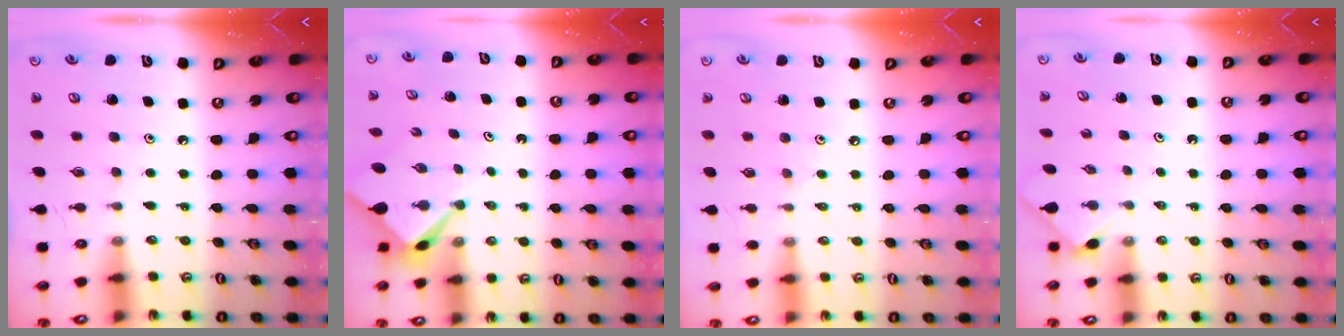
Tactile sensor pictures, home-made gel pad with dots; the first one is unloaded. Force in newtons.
{"total": 2.9, "press": 2.9, "slide": 0.4}
{"total": 1.9, "press": 1.9, "slide": 0.5}
{"total": 0.0}